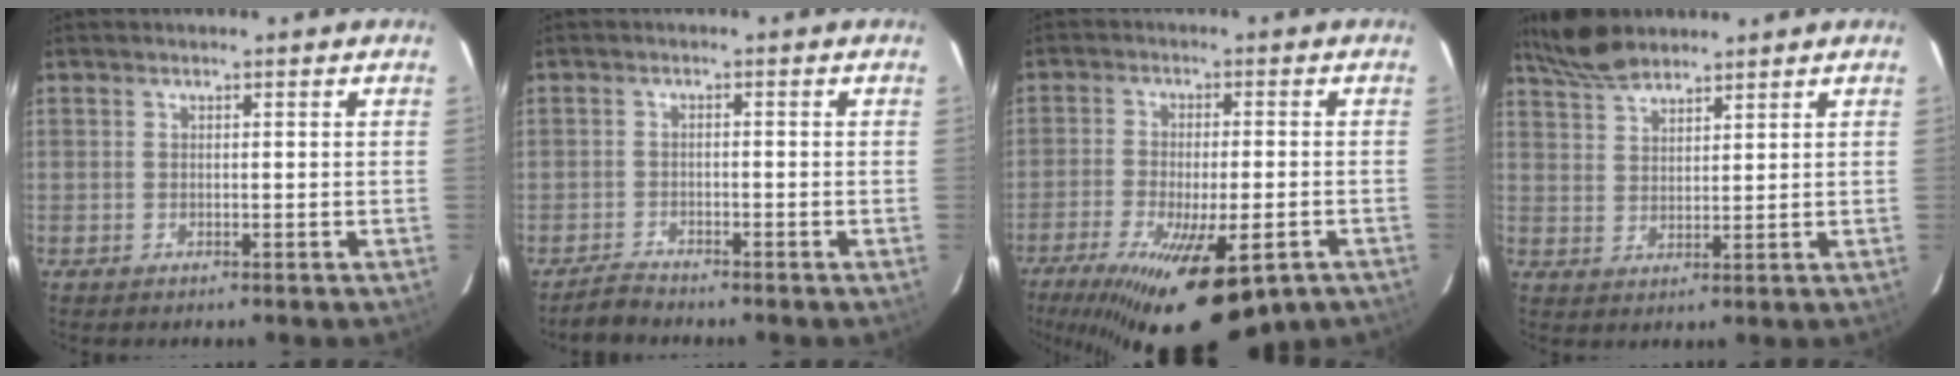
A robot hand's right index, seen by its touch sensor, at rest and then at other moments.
{"total": 2.4, "force": [-2.3, 0.7, 0.1], "torque": [-0.011, 0.003, -0.047]}
{"total": 21.6, "force": [-13.5, 7.5, 15.0], "torque": [-0.286, -0.062, -0.202]}
{"total": 7.0, "force": [6.2, 1.9, 2.7], "torque": [-0.062, 0.019, 0.119]}